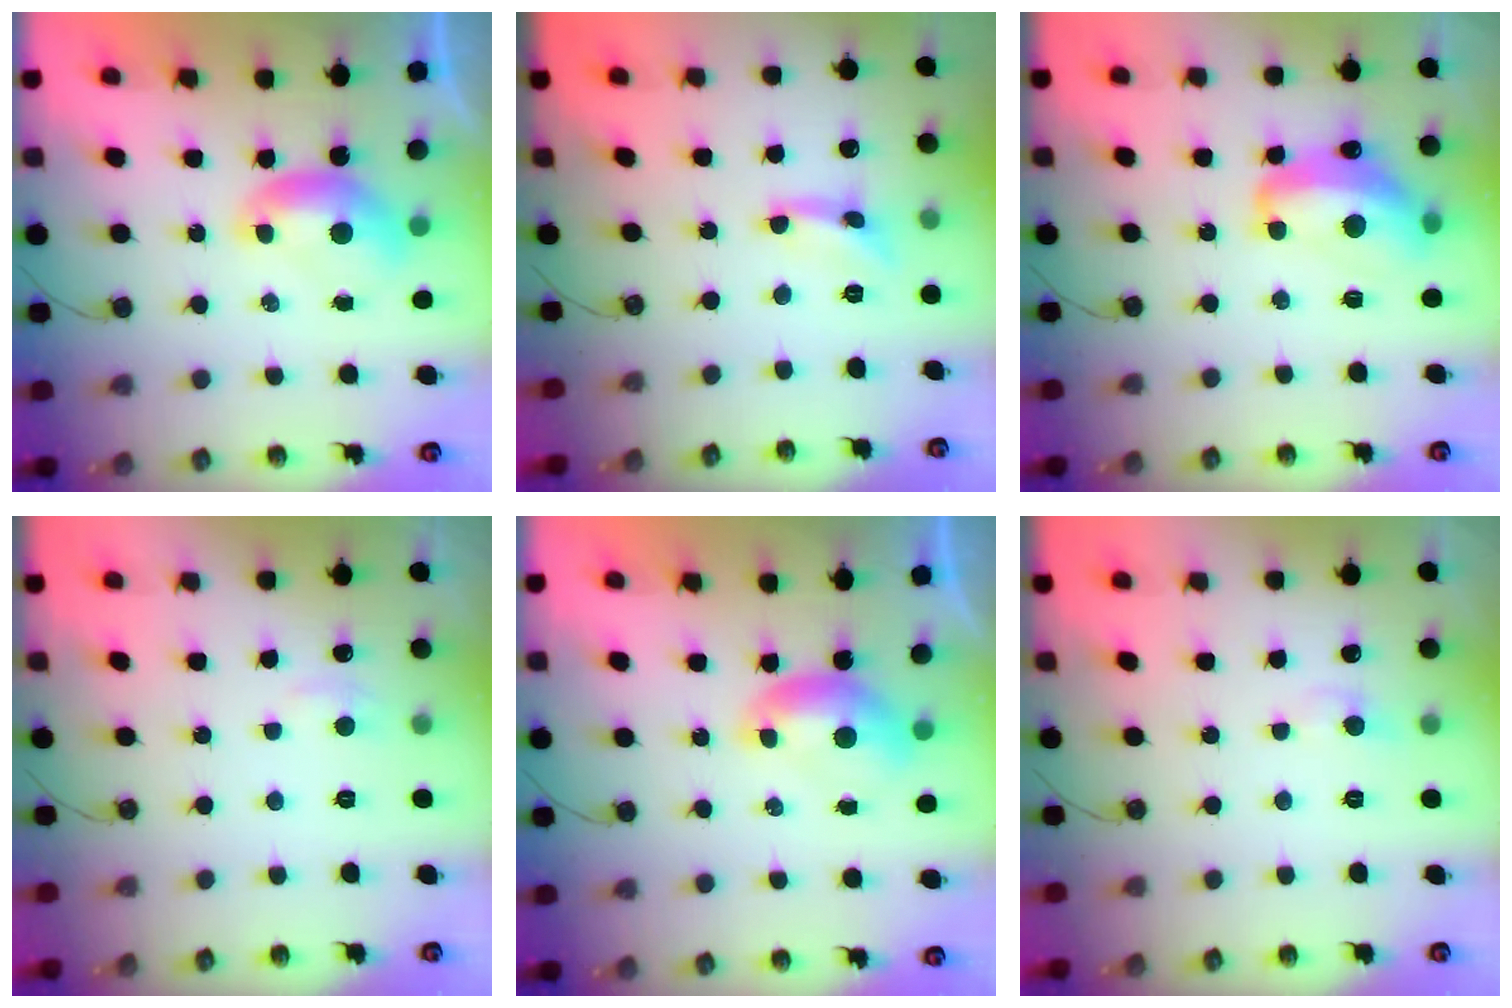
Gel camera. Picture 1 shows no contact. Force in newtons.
{"total": 1.5, "press": 1.4, "slide": 0.3}
{"total": 8.8, "press": 8.7, "slide": 1.0}
{"total": 2.2, "press": 2.1, "slide": 0.6}
{"total": 0.0}
{"total": 2.7, "press": 2.6, "slide": 0.8}